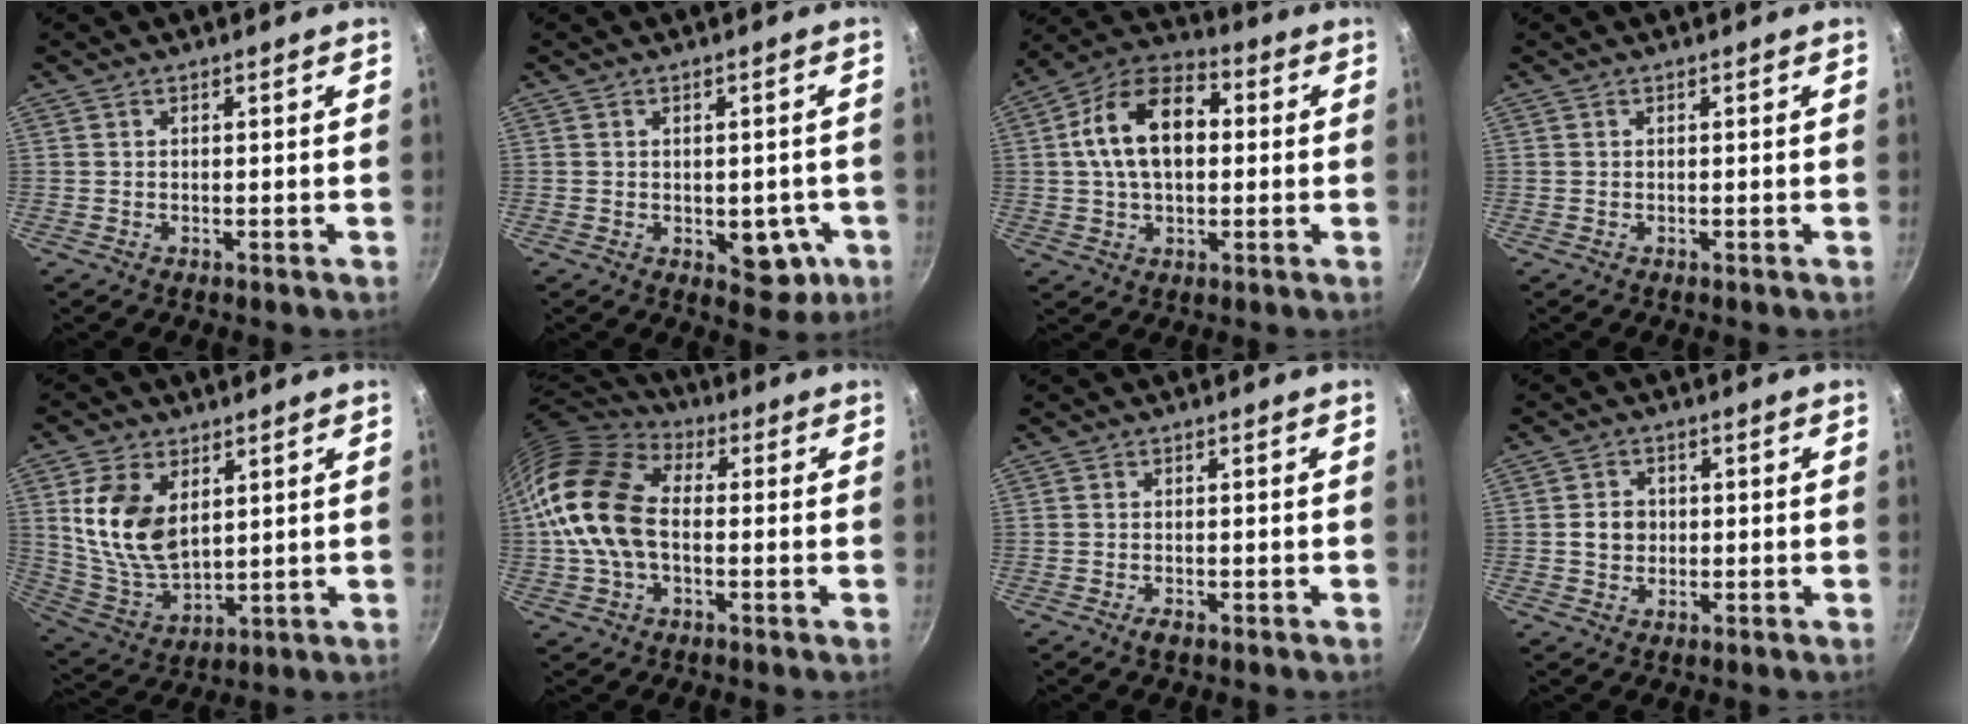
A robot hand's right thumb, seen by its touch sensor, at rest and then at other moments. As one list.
[{"total": 7.2, "force": [-1.8, 4.5, 5.3], "torque": [-0.031, 0.005, -0.016]}, {"total": 15.6, "force": [2.0, 9.9, 11.9], "torque": [-0.176, 0.030, 0.017]}, {"total": 0.0}, {"total": 13.9, "force": [3.9, 8.7, 10.1], "torque": [-0.182, -0.027, 0.088]}, {"total": 17.0, "force": [-0.4, 11.2, 12.7], "torque": [-0.228, 0.030, -0.023]}, {"total": 1.6, "force": [-1.0, 0.7, 1.1], "torque": [-0.022, 0.006, -0.019]}, {"total": 4.0, "force": [-0.1, 3.5, 1.9], "torque": [-0.014, 0.006, -0.004]}]